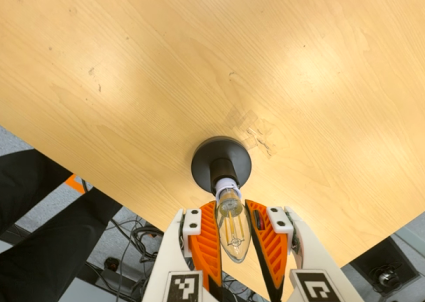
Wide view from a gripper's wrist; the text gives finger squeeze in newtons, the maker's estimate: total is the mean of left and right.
{"total": 11.6, "left": 10.9, "right": 12.3}